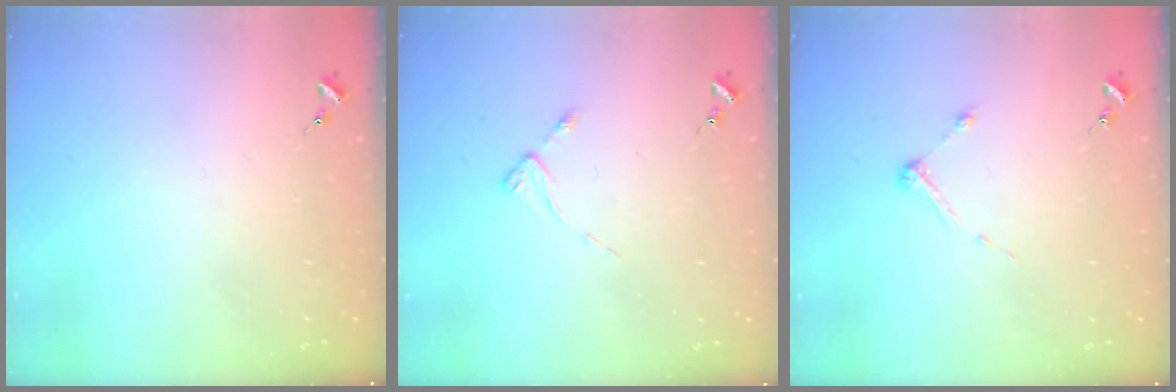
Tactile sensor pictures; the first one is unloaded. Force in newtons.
{"total": 2.8, "press": 2.8, "slide": 0.3}
{"total": 4.9, "press": 4.9, "slide": 0.7}